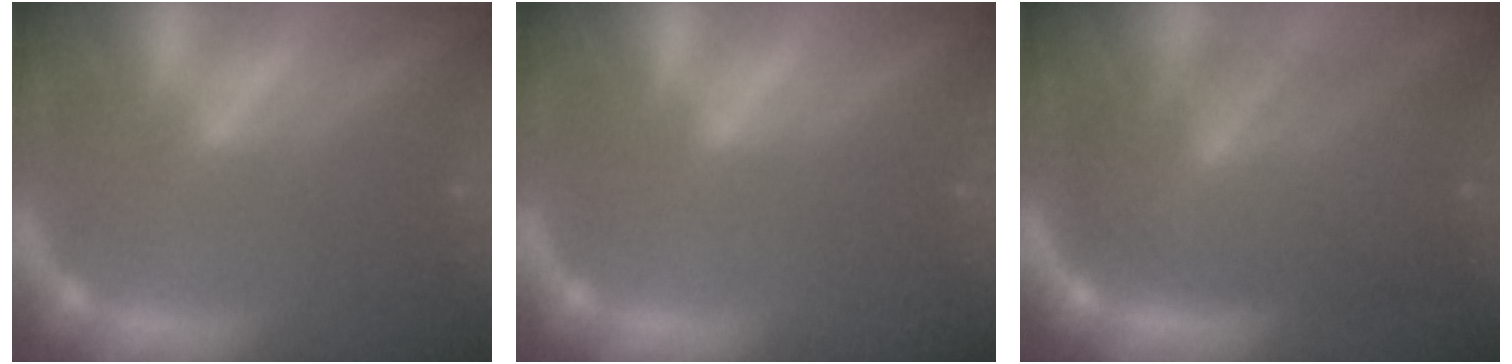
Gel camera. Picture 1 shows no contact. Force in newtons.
{"total": 0.0}
{"total": 10.1}